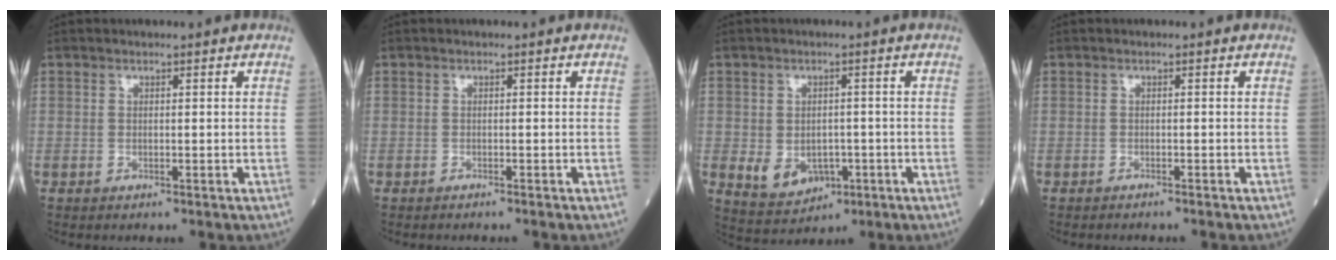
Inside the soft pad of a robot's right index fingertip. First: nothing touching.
{"total": 1.2, "force": [-1.1, -0.2, 0.5], "torque": [-0.006, 0.002, -0.014]}
{"total": 6.2, "force": [-1.6, 4.6, 3.9], "torque": [-0.062, 0.005, -0.008]}
{"total": 1.6, "force": [-1.4, -0.2, 0.6], "torque": [-0.009, 0.002, -0.017]}